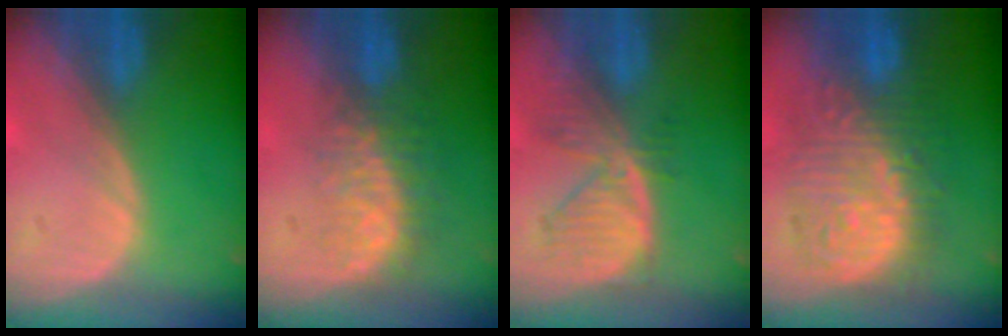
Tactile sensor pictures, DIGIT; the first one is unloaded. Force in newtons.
{"total": 8.3, "press": 7.0, "slide": 4.4}
{"total": 7.6, "press": 6.8, "slide": 3.5}
{"total": 12.7, "press": 12.6, "slide": 1.4}